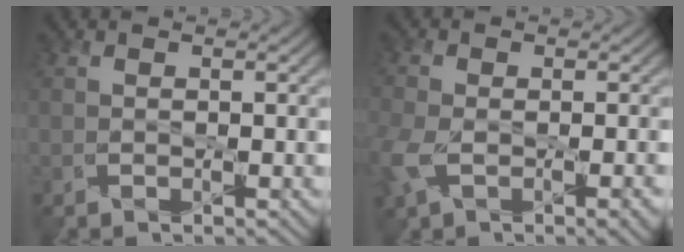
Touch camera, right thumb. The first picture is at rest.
{"total": 7.3, "force": [-2.5, 4.0, 5.5], "torque": [-0.130, -0.017, -0.048]}